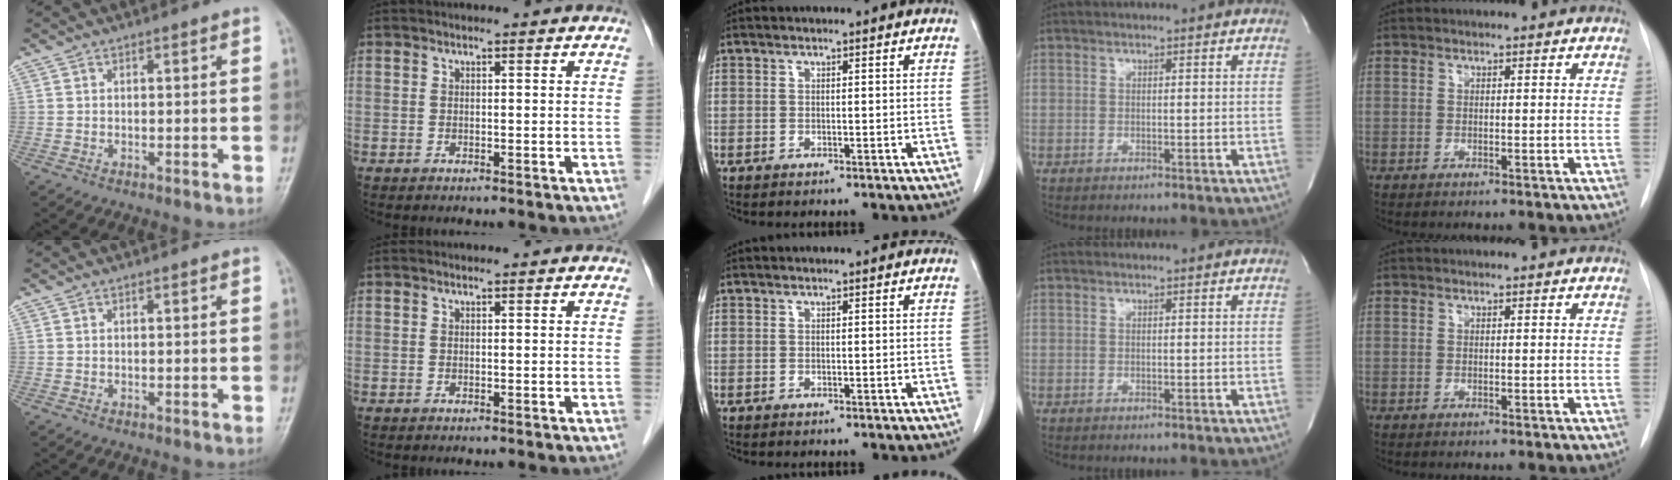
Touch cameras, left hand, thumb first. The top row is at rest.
{}